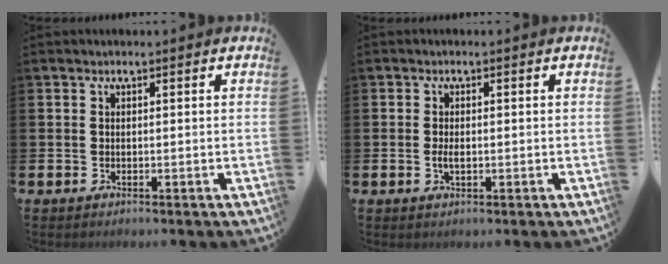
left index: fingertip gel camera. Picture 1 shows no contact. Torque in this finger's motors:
{"motor_torque": [0.23, -0.02, 0.04, 0.04]}